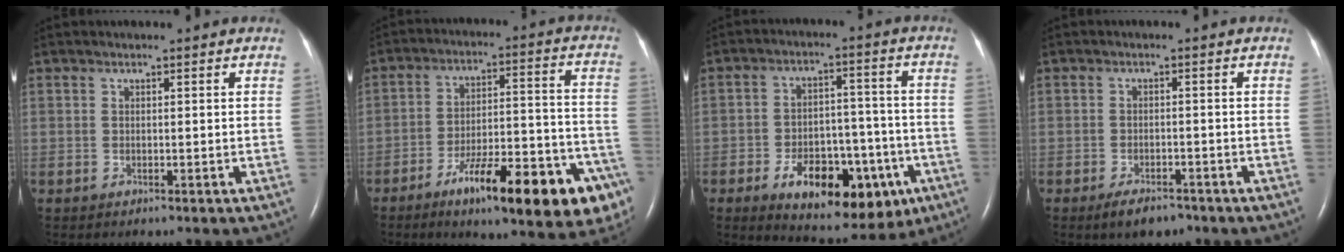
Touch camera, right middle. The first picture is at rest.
{"total": 20.7, "force": [-11.8, 4.3, 16.5], "torque": [-0.165, 0.025, -0.166]}
{"total": 16.6, "force": [-7.8, 8.0, 12.4], "torque": [-0.166, 0.015, -0.101]}
{"total": 3.8, "force": [-2.8, 1.5, 2.1], "torque": [-0.044, -0.003, -0.040]}